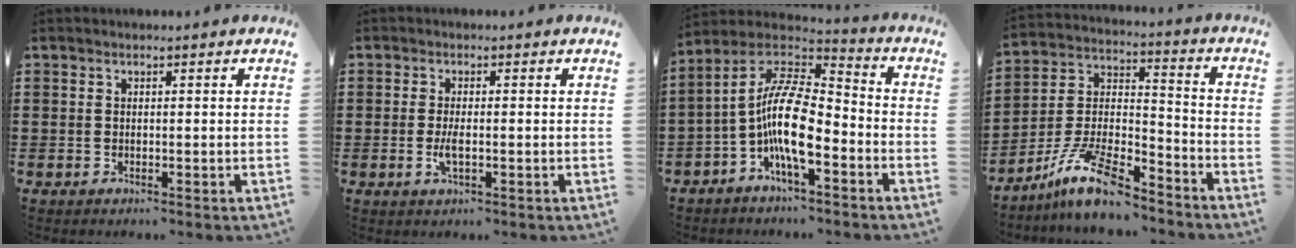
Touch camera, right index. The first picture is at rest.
{"total": 2.7, "force": [-0.6, 0.6, 2.6], "torque": [-0.061, -0.010, -0.013]}
{"total": 11.9, "force": [-3.4, 4.3, 10.6], "torque": [-0.231, -0.001, -0.068]}
{"total": 12.1, "force": [-9.5, 2.7, 6.8], "torque": [-0.149, 0.021, -0.191]}